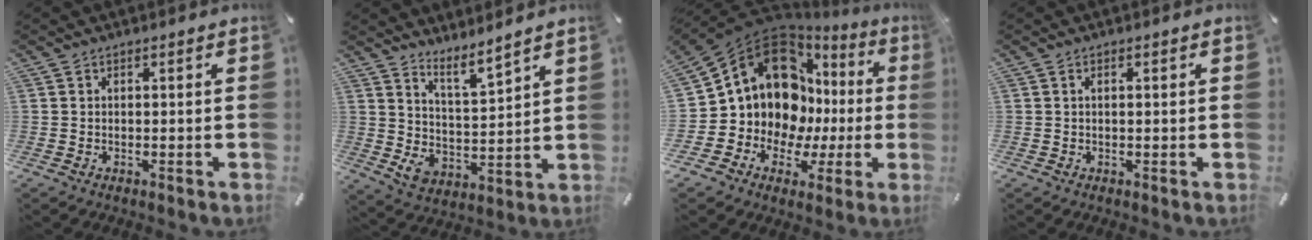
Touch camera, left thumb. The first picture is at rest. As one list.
[{"total": 6.5, "force": [4.9, 3.1, 2.9], "torque": [-0.048, -0.059, 0.088]}, {"total": 15.7, "force": [4.4, 12.9, 7.9], "torque": [-0.150, -0.054, 0.093]}, {"total": 1.0, "force": [0.2, 0.2, 1.0], "torque": [-0.019, 0.000, 0.003]}]